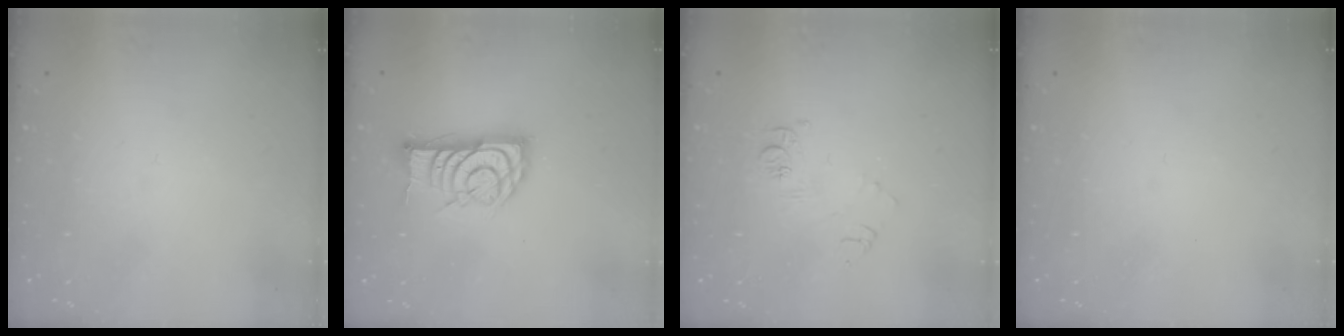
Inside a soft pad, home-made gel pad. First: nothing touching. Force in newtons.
{"total": 13.1, "press": 13.1, "slide": 0.5}
{"total": 7.2, "press": 7.2, "slide": 0.7}
{"total": 0.0}